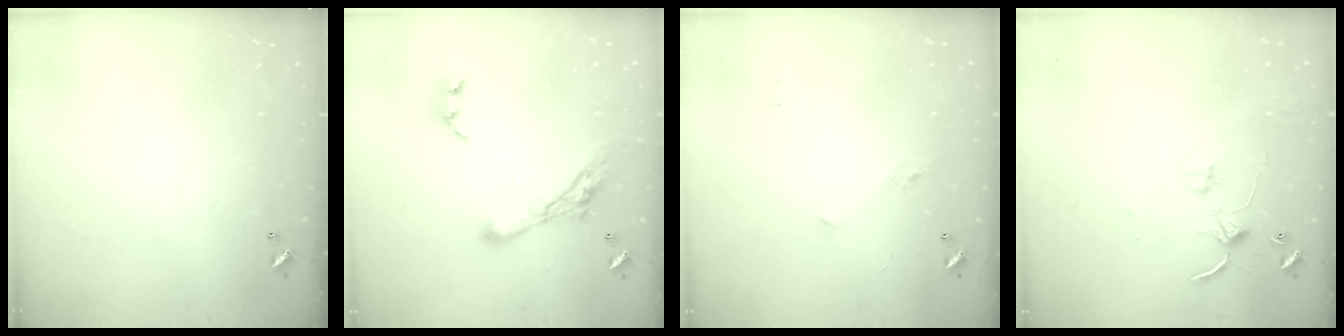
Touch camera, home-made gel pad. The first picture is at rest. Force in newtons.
{"total": 13.4, "press": 13.3, "slide": 1.4}
{"total": 1.3, "press": 1.2, "slide": 0.6}
{"total": 2.8, "press": 2.8, "slide": 0.4}